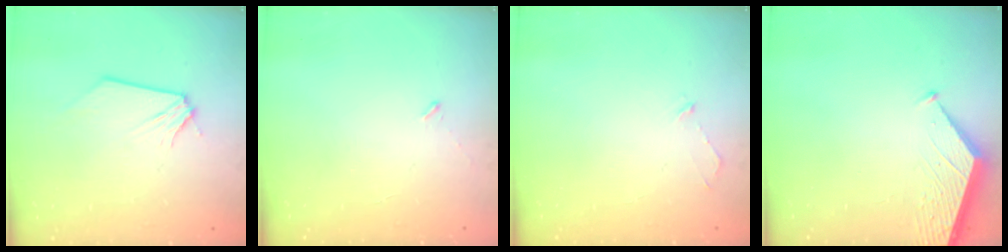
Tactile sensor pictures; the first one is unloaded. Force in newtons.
{"total": 1.6, "press": 1.6, "slide": 0.4}
{"total": 3.0, "press": 3.0, "slide": 0.3}
{"total": 2.4, "press": 2.4, "slide": 0.3}